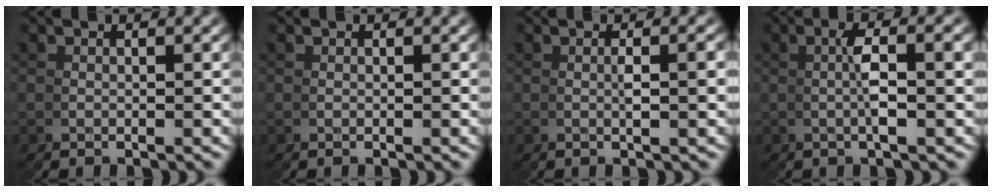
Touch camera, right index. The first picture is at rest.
{"total": 0.0}
{"total": 1.6, "force": [0.0, -0.6, 1.5], "torque": [-0.024, 0.009, 0.000]}
{"total": 2.7, "force": [0.2, -0.6, 2.6], "torque": [-0.042, 0.015, 0.000]}